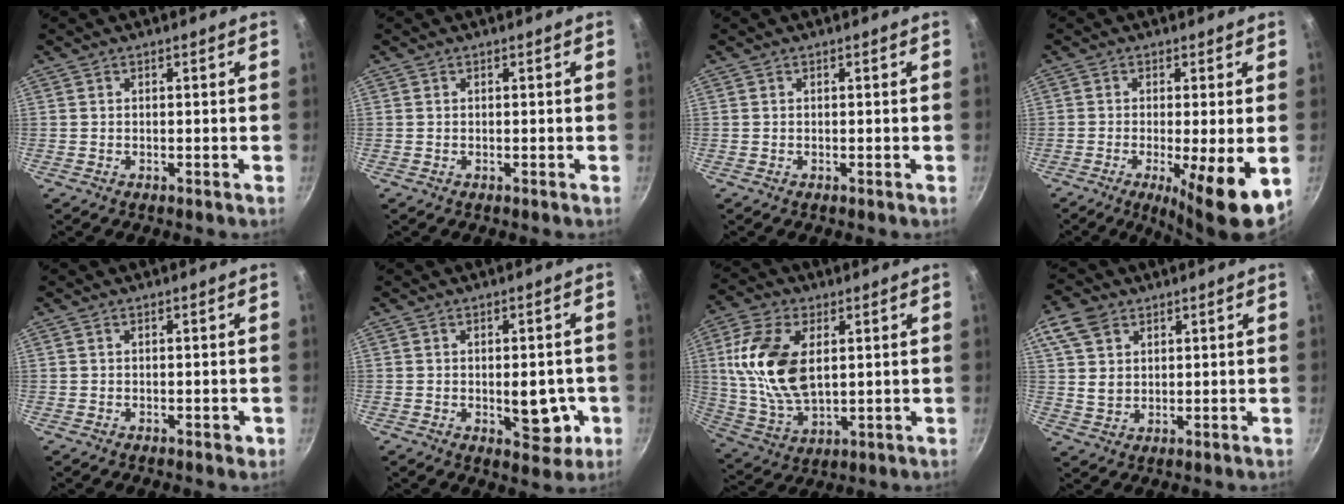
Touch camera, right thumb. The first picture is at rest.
{"total": 0.0}
{"total": 0.0}
{"total": 10.0, "force": [-2.3, 1.7, 9.6], "torque": [-0.151, -0.010, -0.030]}
{"total": 1.5, "force": [-0.2, 0.9, 1.2], "torque": [-0.007, 0.002, -0.001]}
{"total": 8.0, "force": [-1.4, 4.3, 6.6], "torque": [-0.056, -0.001, -0.012]}
{"total": 16.0, "force": [3.3, 9.1, 12.7], "torque": [-0.241, -0.009, 0.071]}
{"total": 8.3, "force": [4.0, 5.9, 4.3], "torque": [-0.065, -0.014, 0.073]}